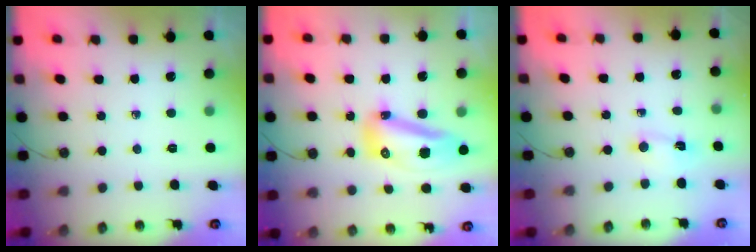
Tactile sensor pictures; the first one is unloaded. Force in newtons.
{"total": 13.2, "press": 13.1, "slide": 1.4}
{"total": 1.1, "press": 1.0, "slide": 0.6}